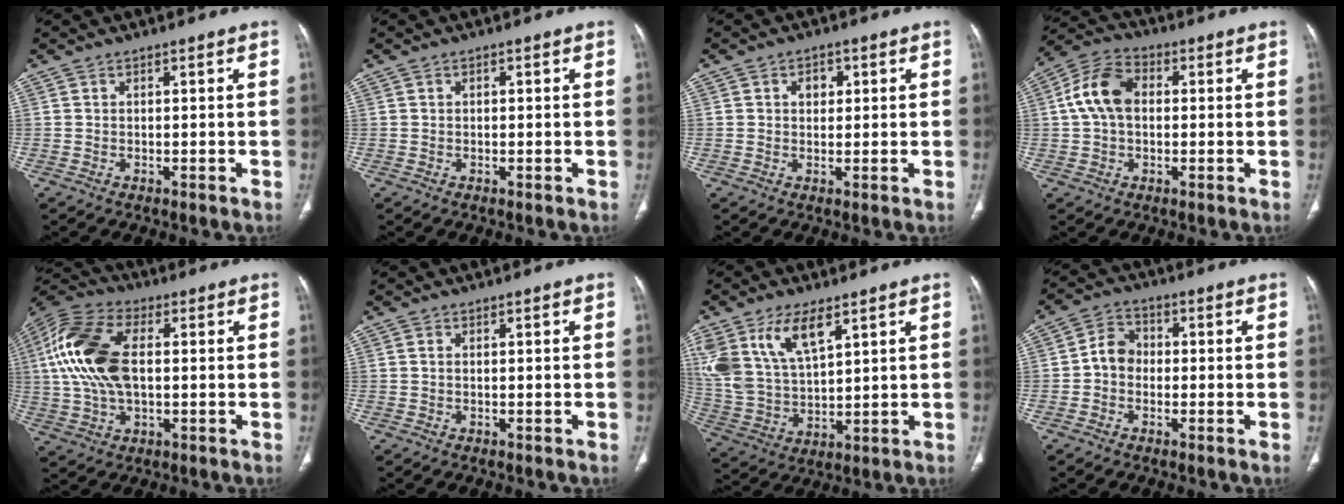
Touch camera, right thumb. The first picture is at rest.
{"total": 0.5, "force": [0.1, 0.4, 0.4], "torque": [-0.004, 0.002, 0.002]}
{"total": 2.9, "force": [0.9, 2.2, 1.7], "torque": [-0.011, 0.000, 0.012]}
{"total": 9.9, "force": [1.0, 6.7, 7.2], "torque": [-0.139, 0.027, 0.012]}
{"total": 17.0, "force": [1.7, 9.3, 14.1], "torque": [-0.305, 0.016, 0.029]}
{"total": 0.5, "force": [0.1, 0.3, 0.4], "torque": [-0.011, 0.004, 0.002]}
{"total": 15.4, "force": [7.8, 7.6, 10.9], "torque": [-0.215, -0.020, 0.163]}
{"total": 5.2, "force": [-0.7, 4.3, 2.8], "torque": [-0.033, 0.019, -0.024]}